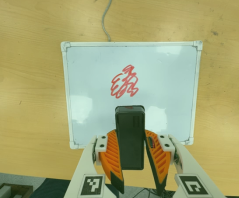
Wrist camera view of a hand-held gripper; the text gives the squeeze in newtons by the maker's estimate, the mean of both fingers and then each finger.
{"total": 7.8, "left": 7.2, "right": 8.4}